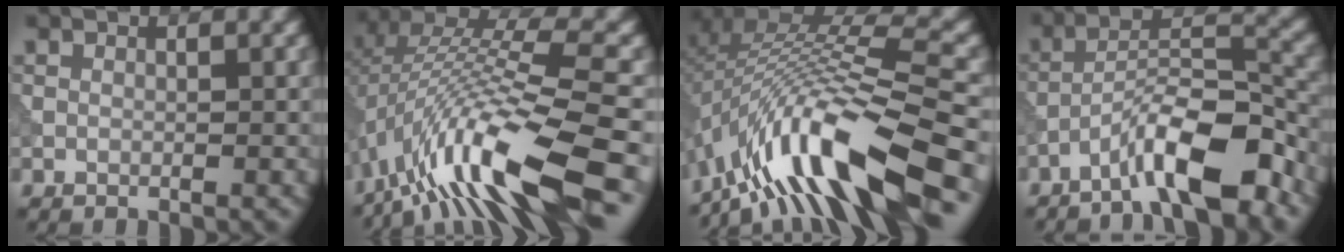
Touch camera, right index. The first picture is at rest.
{"total": 12.8, "force": [-5.8, 3.3, 10.9], "torque": [-0.209, 0.018, -0.096]}
{"total": 13.3, "force": [-7.7, 3.4, 10.2], "torque": [-0.189, 0.022, -0.126]}
{"total": 7.9, "force": [-5.2, 1.7, 5.7], "torque": [-0.094, 0.020, -0.092]}